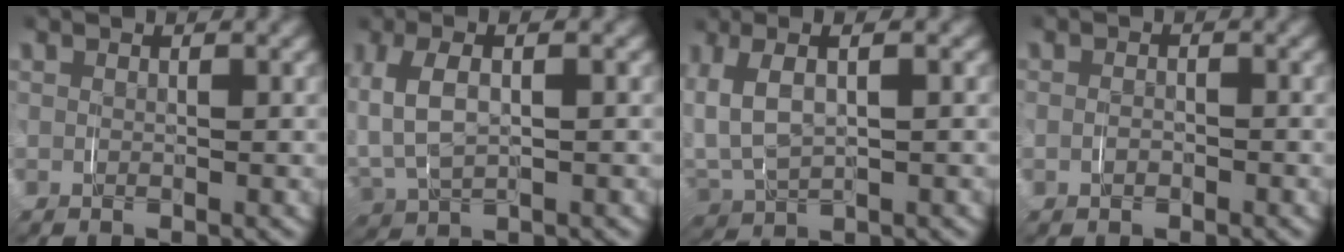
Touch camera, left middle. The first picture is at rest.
{"total": 1.2, "force": [0.6, 0.6, 0.8], "torque": [-0.025, -0.001, 0.012]}
{"total": 3.2, "force": [0.9, 2.2, 2.0], "torque": [-0.048, -0.004, 0.014]}
{"total": 1.1, "force": [-0.6, 0.8, -0.5], "torque": [-0.001, -0.006, -0.010]}